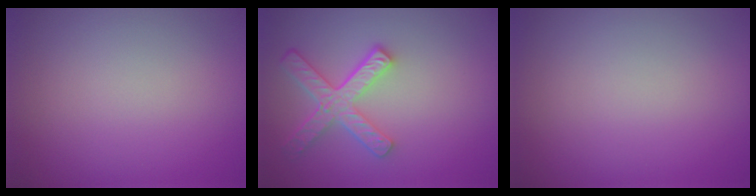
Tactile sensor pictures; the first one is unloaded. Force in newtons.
{"total": 4.5, "press": 3.8, "slide": 2.5}
{"total": 0.0}